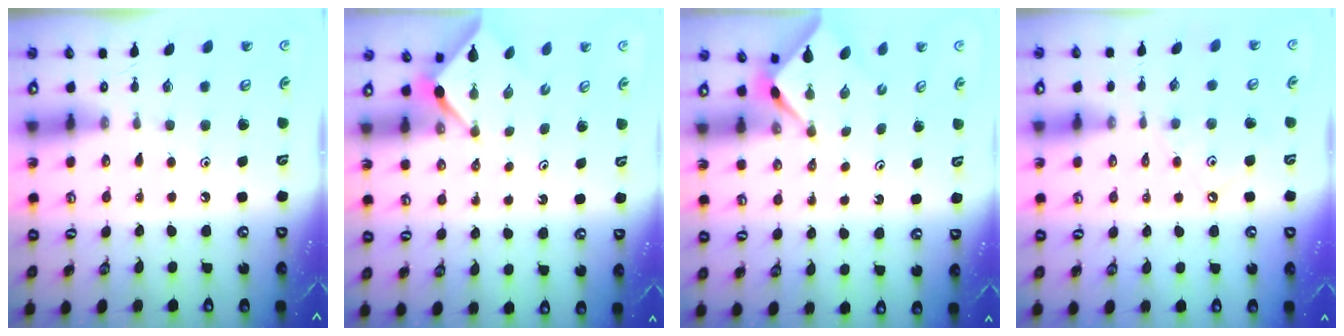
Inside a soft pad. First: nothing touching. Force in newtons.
{"total": 2.4, "press": 2.4, "slide": 0.3}
{"total": 2.2, "press": 2.2, "slide": 0.2}
{"total": 2.5, "press": 2.5, "slide": 0.4}